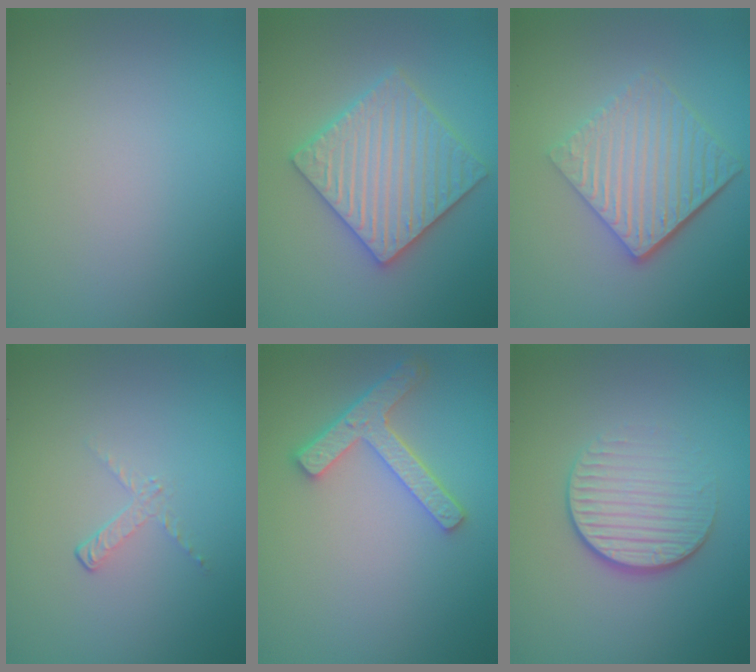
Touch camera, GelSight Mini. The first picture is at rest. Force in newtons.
{"total": 5.8, "press": 5.7, "slide": 1.1}
{"total": 5.9, "press": 4.0, "slide": 4.3}
{"total": 1.1, "press": 0.4, "slide": 1.1}
{"total": 4.3, "press": 3.4, "slide": 2.6}
{"total": 4.2, "press": 2.8, "slide": 3.2}